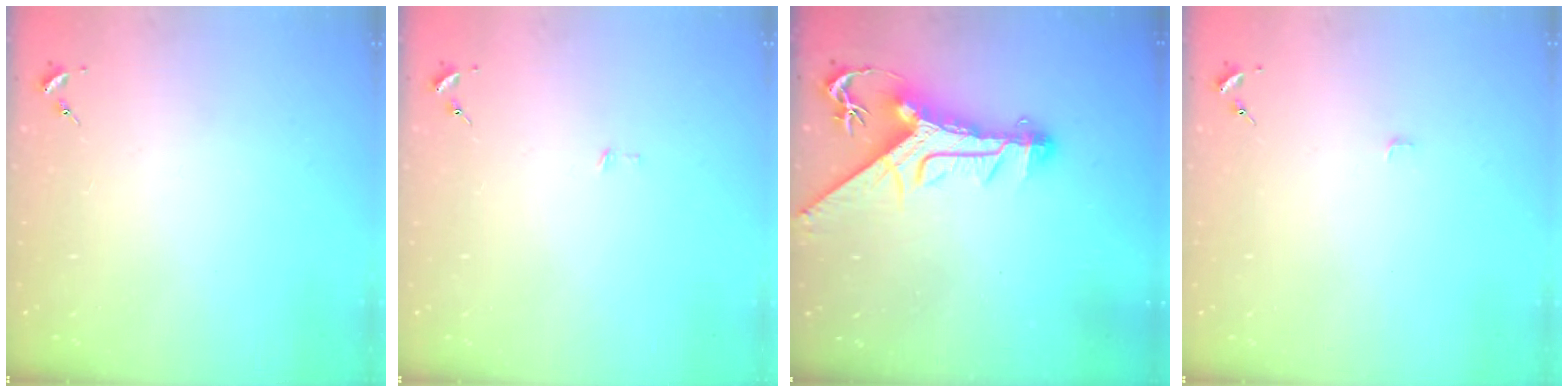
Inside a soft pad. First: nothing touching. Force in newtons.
{"total": 2.9, "press": 2.9, "slide": 0.2}
{"total": 12.1, "press": 12.0, "slide": 1.1}
{"total": 2.8, "press": 2.8, "slide": 0.2}